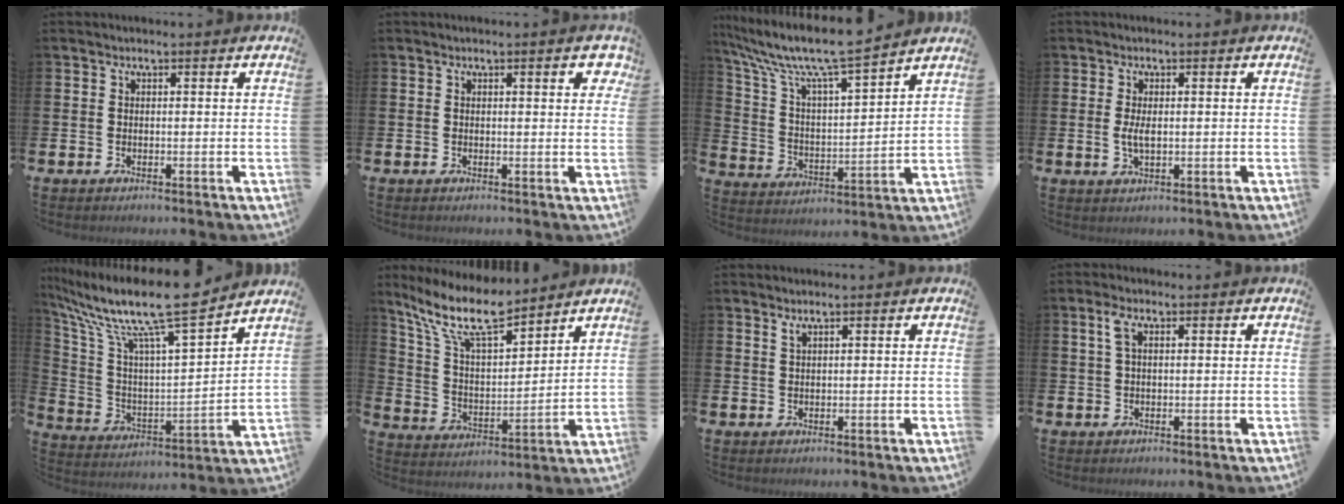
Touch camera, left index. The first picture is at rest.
{"total": 2.9, "force": [1.1, 0.8, 2.5], "torque": [-0.034, 0.003, 0.011]}
{"total": 11.0, "force": [9.8, 0.8, 4.9], "torque": [-0.127, -0.060, 0.163]}
{"total": 2.5, "force": [0.1, 1.0, 2.2], "torque": [-0.040, 0.001, 0.001]}
{"total": 12.5, "force": [10.3, 1.4, 7.0], "torque": [-0.167, -0.066, 0.172]}
{"total": 11.2, "force": [9.4, 2.6, 5.6], "torque": [-0.144, -0.041, 0.169]}
{"total": 0.9, "force": [0.8, 0.0, 0.5], "torque": [-0.016, 0.003, 0.016]}
{"total": 2.5, "force": [1.0, 1.0, 2.0], "torque": [-0.044, 0.007, 0.015]}